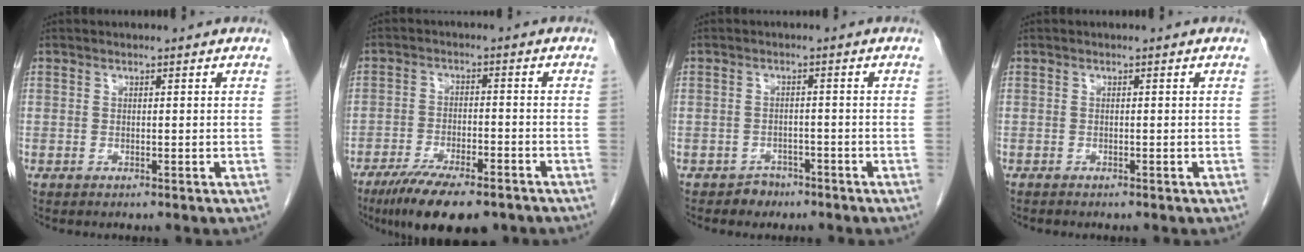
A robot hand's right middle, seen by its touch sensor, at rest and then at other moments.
{"total": 12.1, "force": [-8.9, 3.4, 7.5], "torque": [-0.115, -0.016, -0.141]}
{"total": 2.5, "force": [-1.8, 1.7, 0.1], "torque": [-0.006, 0.008, -0.027]}
{"total": 0.5, "force": [-0.5, 0.2, 0.1], "torque": [-0.009, 0.000, -0.010]}